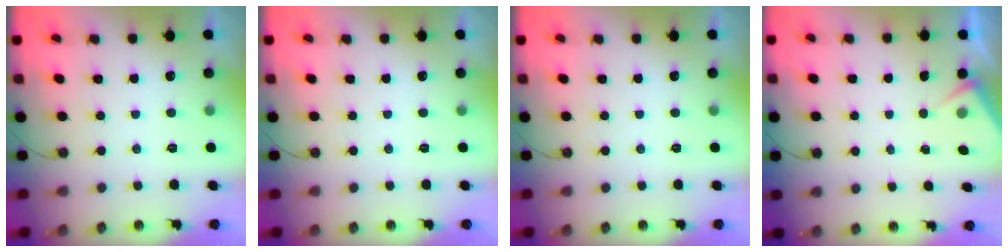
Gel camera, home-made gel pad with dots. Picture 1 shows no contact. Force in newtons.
{"total": 0.0}
{"total": 0.0}
{"total": 2.8, "press": 2.7, "slide": 0.4}